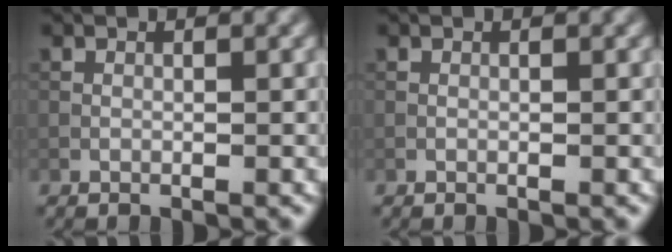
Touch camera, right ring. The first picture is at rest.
{"total": 0.0}